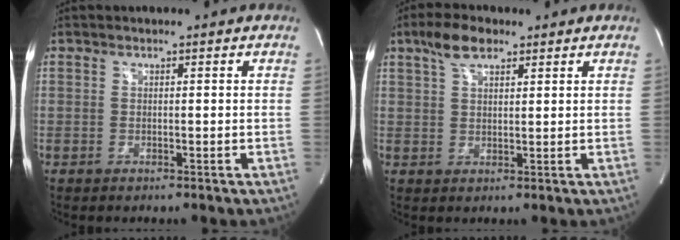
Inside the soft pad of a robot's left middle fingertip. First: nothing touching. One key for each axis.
{"total": 5.2, "fx": 3.4, "fy": 2.1, "fz": 3.3, "tx": -0.071, "ty": 0.015, "tz": 0.065}